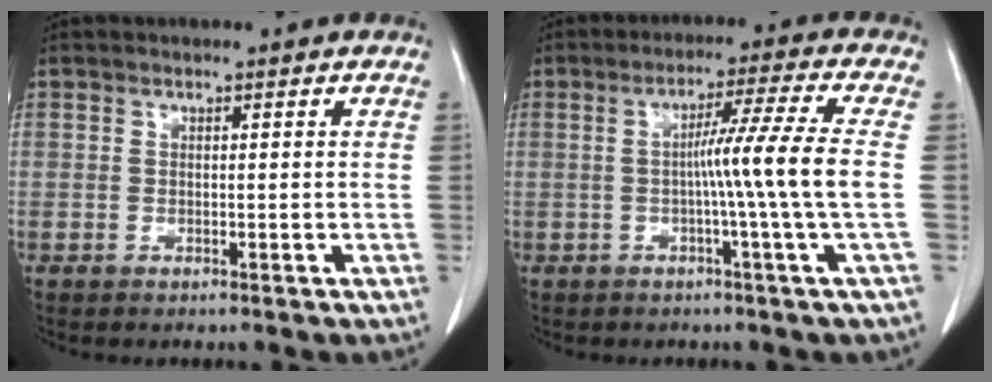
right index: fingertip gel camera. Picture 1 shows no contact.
{"total": 8.7, "force": [-0.8, -2.6, 8.2], "torque": [-0.133, 0.003, -0.010]}